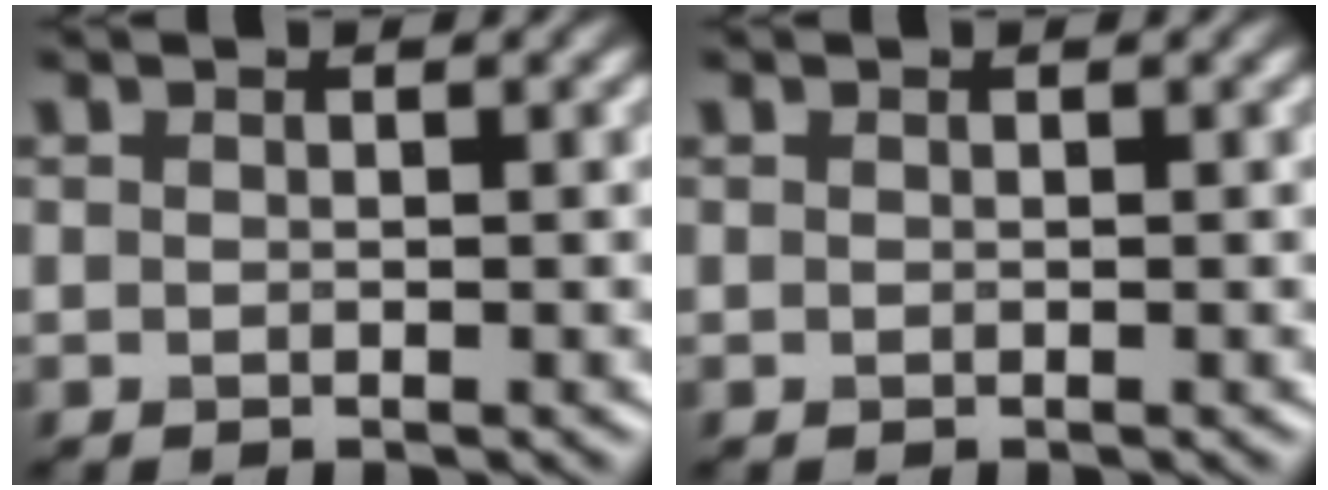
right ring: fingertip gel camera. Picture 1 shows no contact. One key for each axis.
{"total": 0.0}